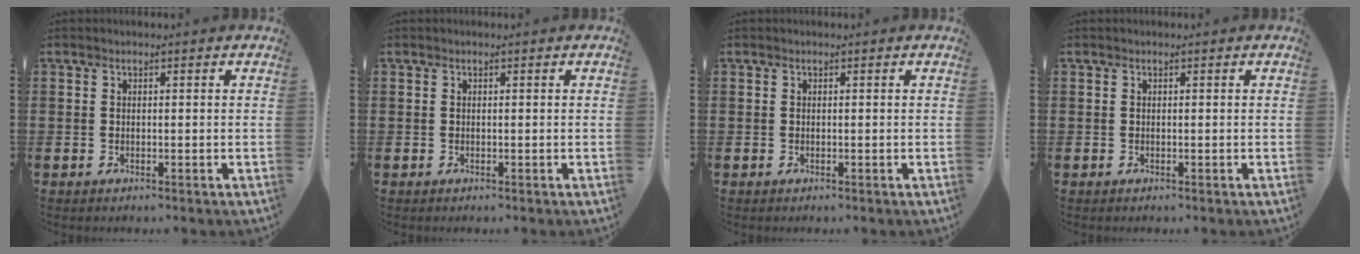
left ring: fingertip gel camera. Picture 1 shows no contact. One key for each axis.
{"total": 0.0}
{"total": 0.0}
{"total": 0.0}